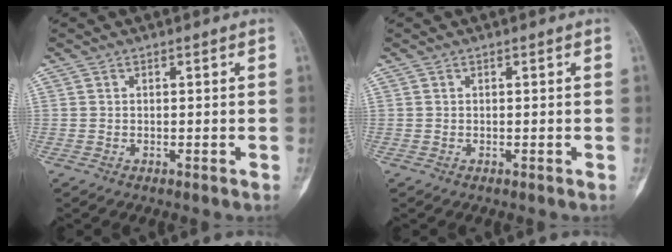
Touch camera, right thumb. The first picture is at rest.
{"total": 0.0}